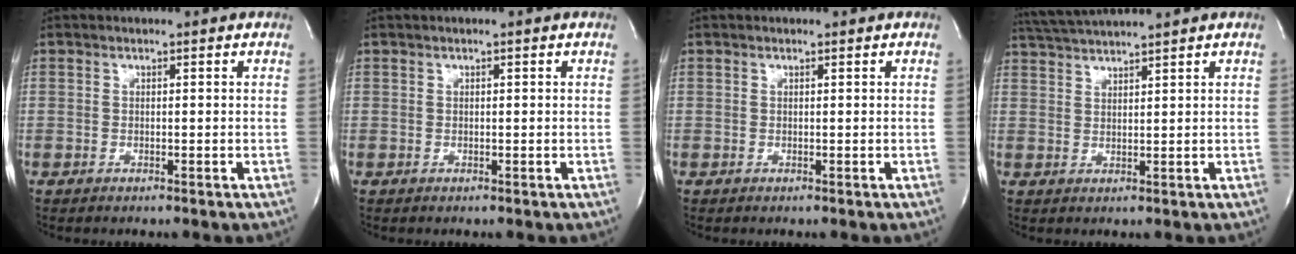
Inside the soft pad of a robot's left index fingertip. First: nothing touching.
{"total": 0.0}
{"total": 0.0}
{"total": 5.8, "force": [5.3, -1.6, 1.6], "torque": [-0.033, 0.011, 0.099]}